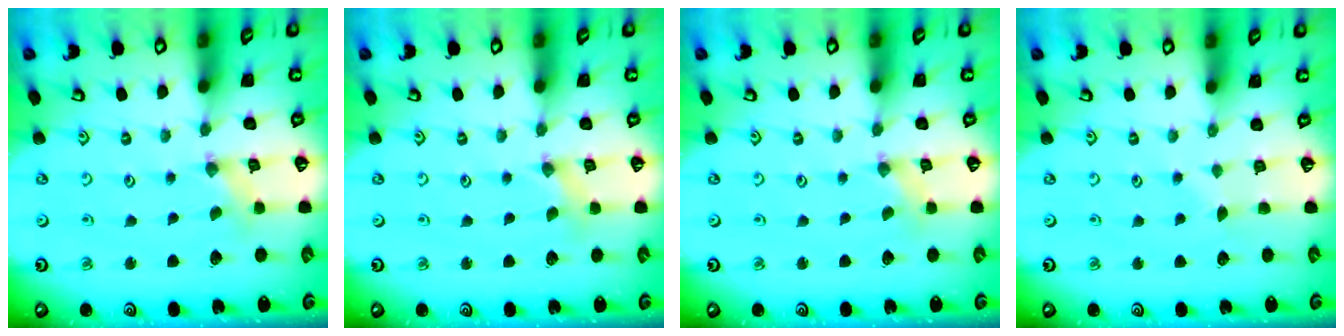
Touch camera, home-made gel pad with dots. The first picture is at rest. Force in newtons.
{"total": 0.0}
{"total": 0.0}
{"total": 2.2, "press": 2.2, "slide": 0.3}